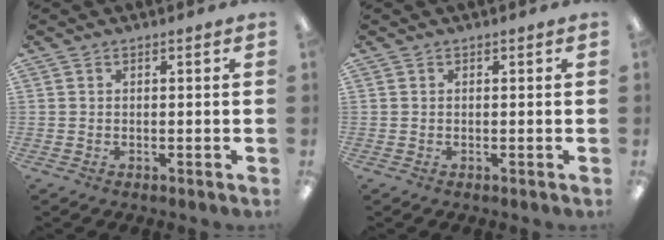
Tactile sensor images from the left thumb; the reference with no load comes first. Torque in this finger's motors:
{"motor_torque": [-0.02, -0.01, 0.00, 0.00, 0.00]}